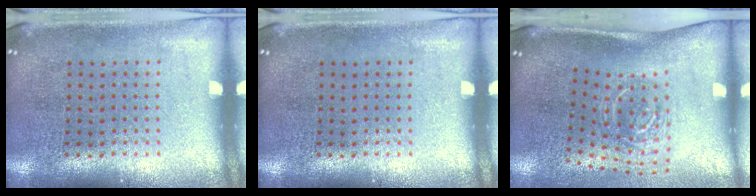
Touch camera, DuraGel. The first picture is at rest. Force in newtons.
{"total": 0.0}
{"total": 2.0, "press": 1.3, "slide": 1.5}